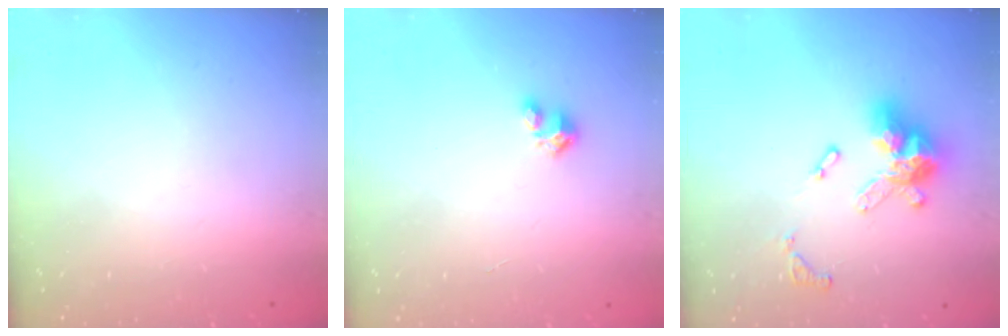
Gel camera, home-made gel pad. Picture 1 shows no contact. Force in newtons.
{"total": 1.6, "press": 1.6, "slide": 0.1}
{"total": 15.2, "press": 15.1, "slide": 1.7}